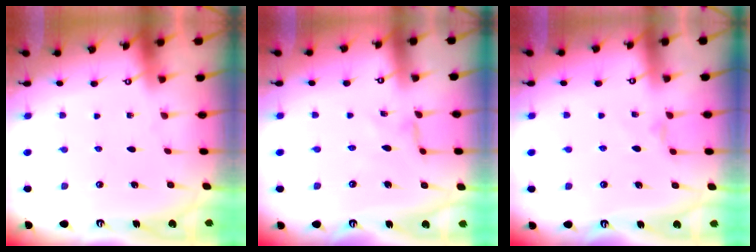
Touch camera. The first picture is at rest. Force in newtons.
{"total": 1.5, "press": 1.4, "slide": 0.3}
{"total": 3.9, "press": 3.9, "slide": 0.5}